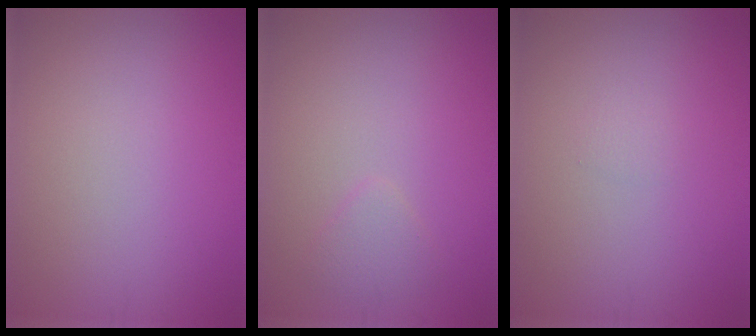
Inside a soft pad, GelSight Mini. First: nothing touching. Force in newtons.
{"total": 1.2, "press": 1.2, "slide": 0.1}
{"total": 0.5, "press": 0.5, "slide": 0.1}